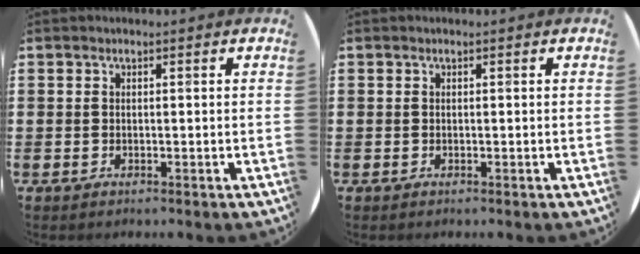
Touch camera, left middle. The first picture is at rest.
{"total": 0.0}